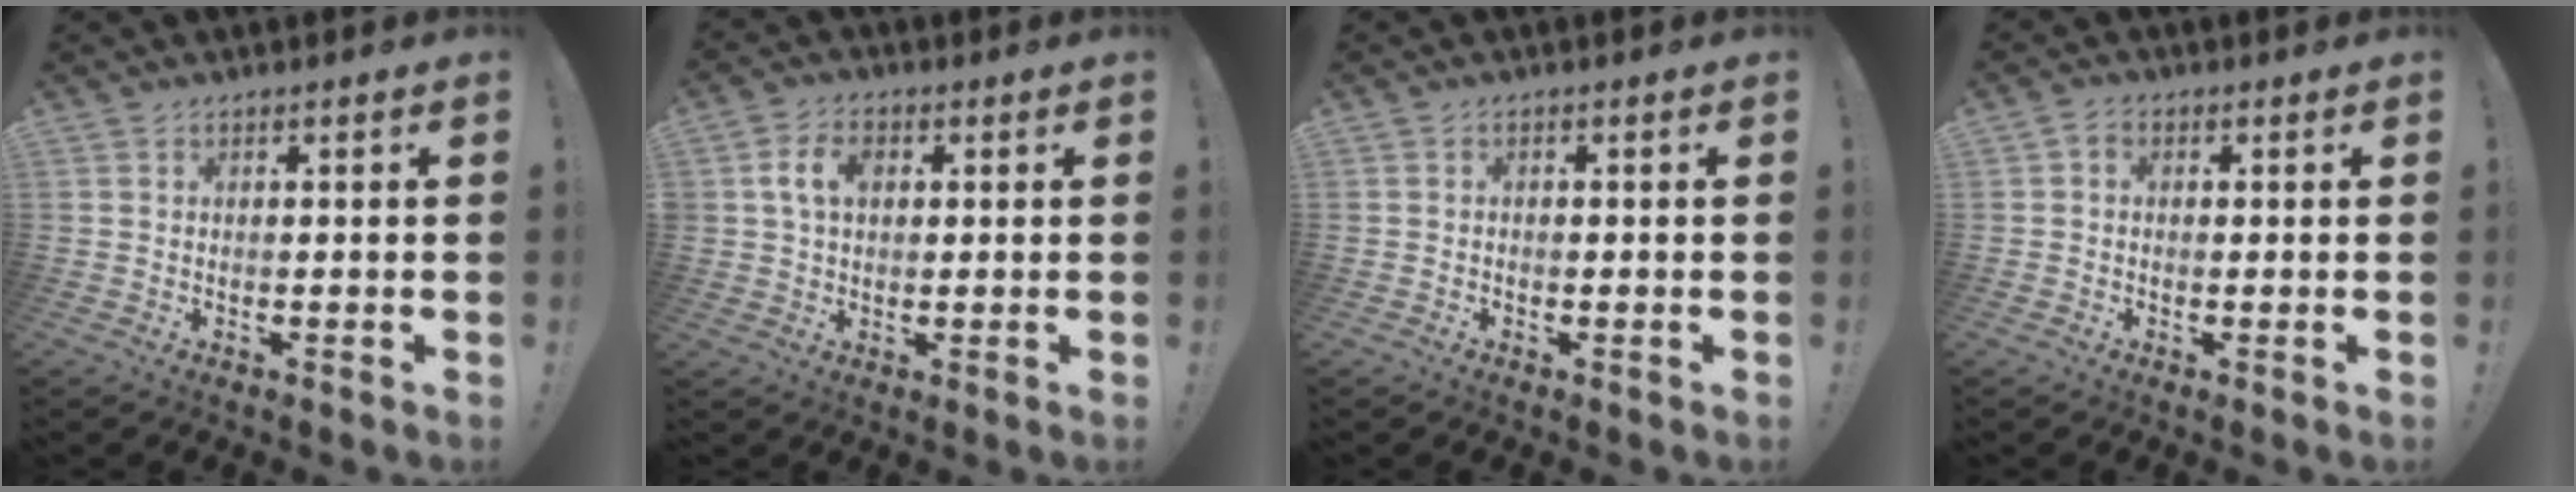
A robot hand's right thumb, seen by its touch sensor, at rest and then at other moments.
{"total": 7.0, "force": [1.6, 4.9, 4.7], "torque": [-0.077, 0.011, 0.028]}
{"total": 0.9, "force": [-0.8, 0.4, 0.1], "torque": [-0.014, 0.007, -0.011]}
{"total": 1.9, "force": [-0.4, 1.5, 0.9], "torque": [-0.030, 0.011, -0.006]}